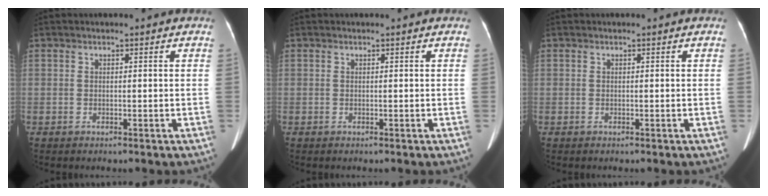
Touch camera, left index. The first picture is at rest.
{"total": 0.0}
{"total": 0.0}